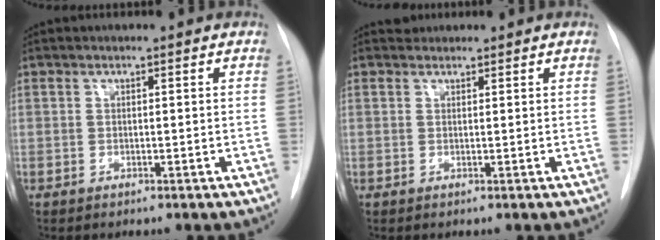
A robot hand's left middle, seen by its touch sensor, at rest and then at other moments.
{"total": 1.1, "force": [1.0, 0.4, -0.3], "torque": [0.000, 0.007, 0.015]}